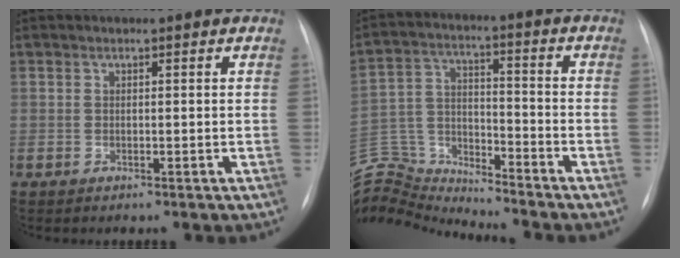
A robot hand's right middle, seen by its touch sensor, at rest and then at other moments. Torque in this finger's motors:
{"motor_torque": [-0.67, -1.14, -0.02, -0.01]}